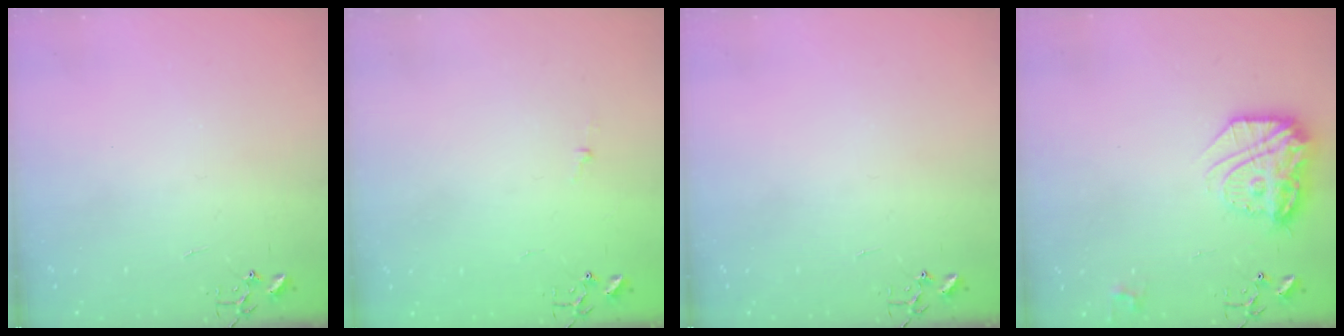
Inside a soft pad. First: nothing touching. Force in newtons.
{"total": 2.7, "press": 2.7, "slide": 0.3}
{"total": 0.0}
{"total": 19.0, "press": 19.0, "slide": 1.7}